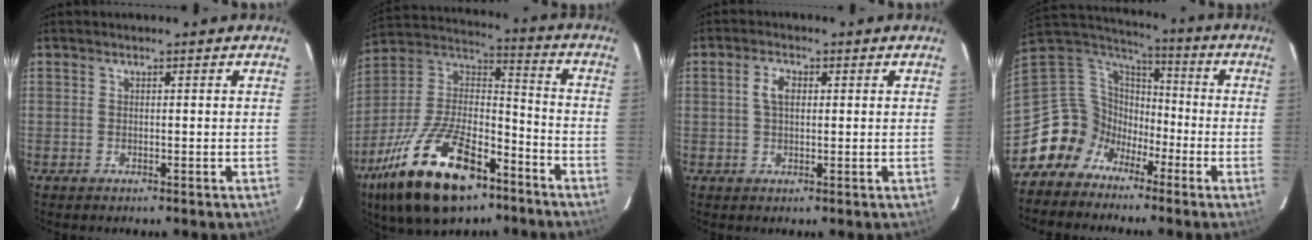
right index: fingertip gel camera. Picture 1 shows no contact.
{"total": 25.4, "force": [-15.0, 11.5, 17.0], "torque": [-0.341, -0.011, -0.252]}
{"total": 3.5, "force": [0.7, 2.0, 2.8], "torque": [-0.055, 0.009, 0.014]}
{"total": 12.5, "force": [-7.2, 9.9, 2.6], "torque": [-0.073, 0.035, -0.143]}